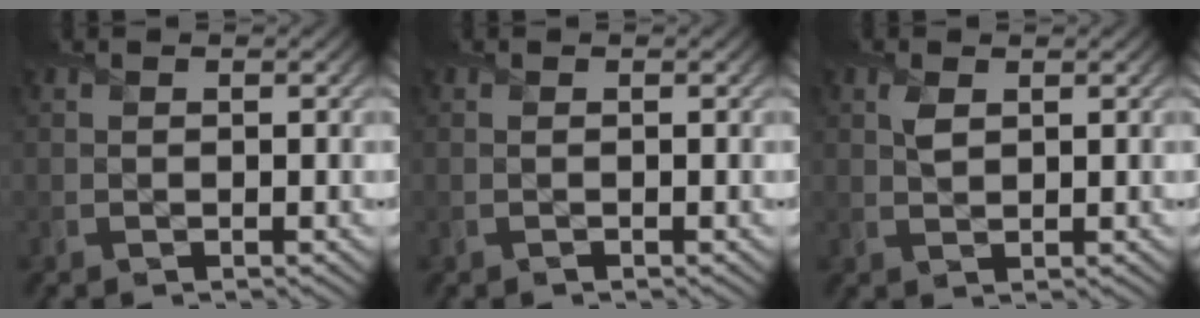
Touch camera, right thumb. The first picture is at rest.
{"total": 0.0}
{"total": 1.5, "force": [0.8, 0.8, 1.0], "torque": [-0.025, -0.001, 0.018]}